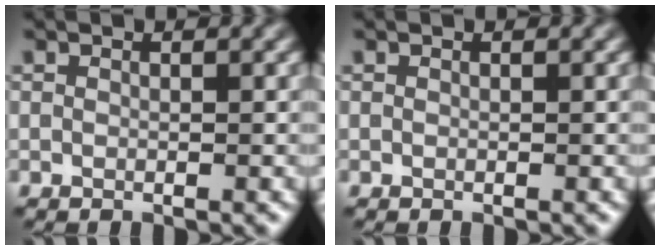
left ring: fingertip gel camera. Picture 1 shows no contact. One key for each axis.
{"total": 0.0}